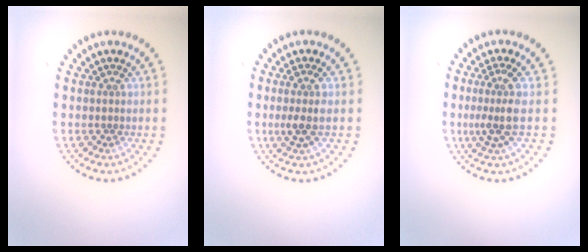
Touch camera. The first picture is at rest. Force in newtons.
{"total": 2.0, "press": 1.7, "slide": 1.1}
{"total": 2.7, "press": 2.0, "slide": 1.9}